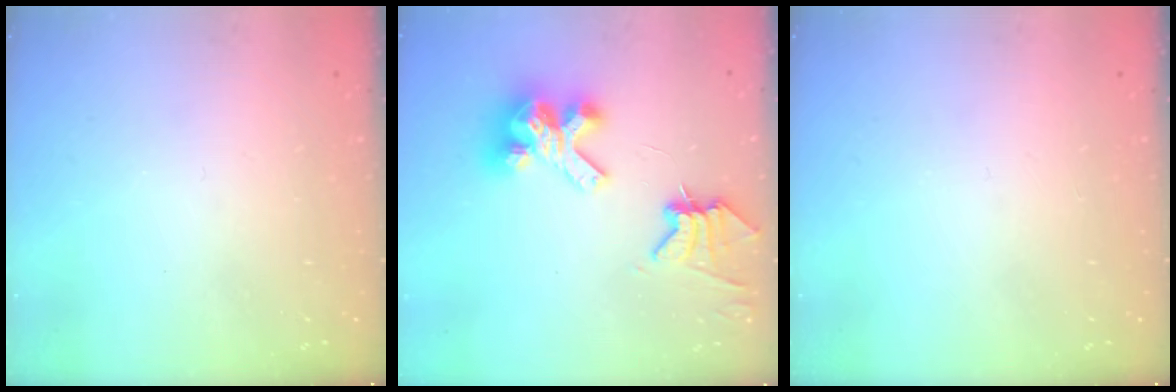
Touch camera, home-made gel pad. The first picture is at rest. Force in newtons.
{"total": 10.4, "press": 10.3, "slide": 1.0}
{"total": 0.0}